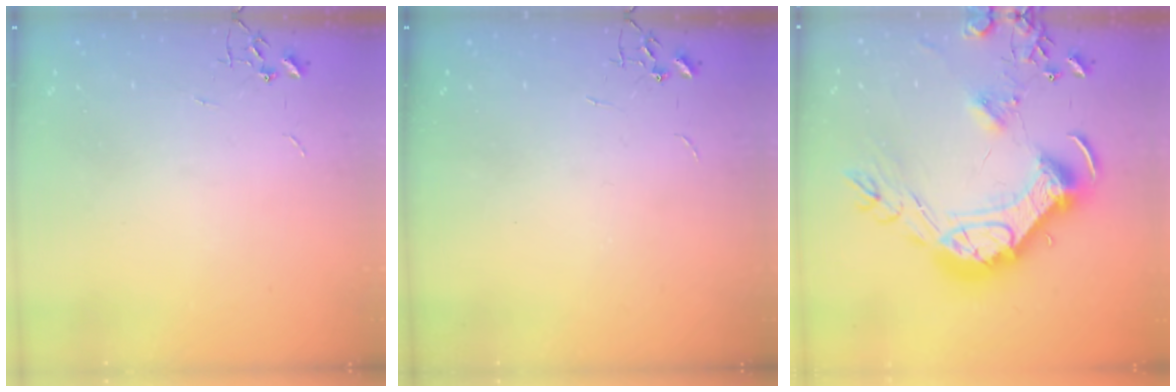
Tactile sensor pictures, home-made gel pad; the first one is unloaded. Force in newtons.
{"total": 0.0}
{"total": 27.8, "press": 27.6, "slide": 3.0}